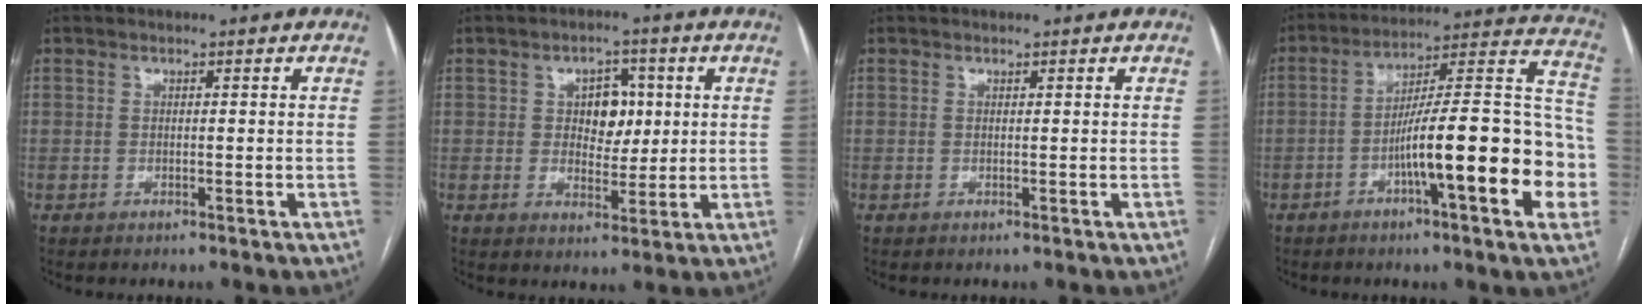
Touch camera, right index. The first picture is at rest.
{"total": 5.8, "force": [1.2, 3.8, 4.2], "torque": [-0.055, 0.012, 0.025]}
{"total": 0.0}
{"total": 21.1, "force": [-6.0, 2.5, 20.0], "torque": [-0.229, 0.027, -0.086]}